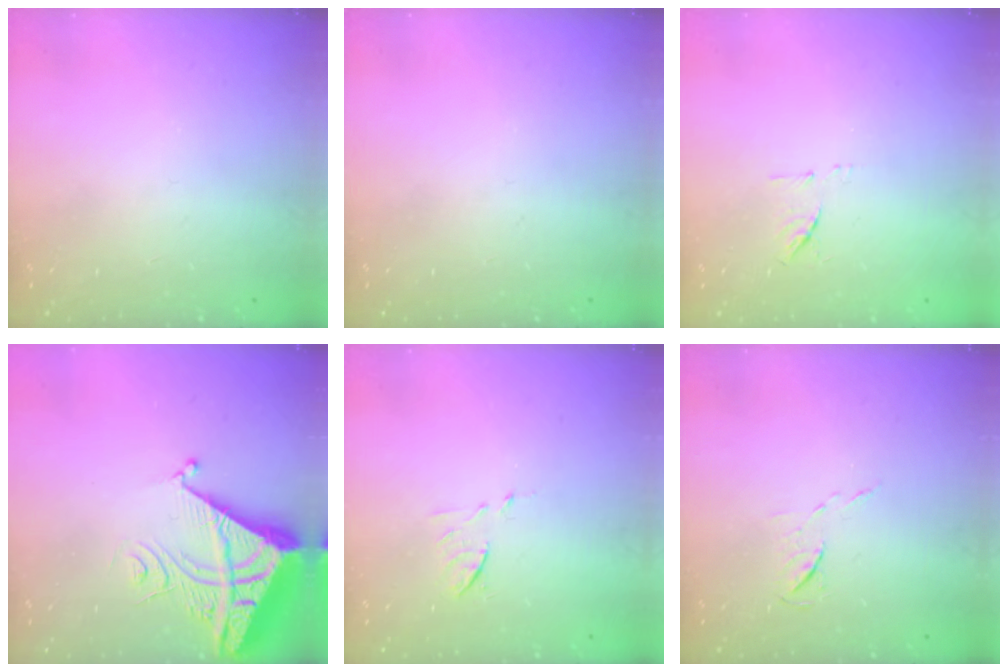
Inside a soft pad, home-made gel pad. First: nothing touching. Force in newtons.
{"total": 0.0}
{"total": 6.8, "press": 6.6, "slide": 1.2}
{"total": 8.5, "press": 8.4, "slide": 0.9}
{"total": 6.0, "press": 5.9, "slide": 0.6}
{"total": 4.9, "press": 4.9, "slide": 0.5}